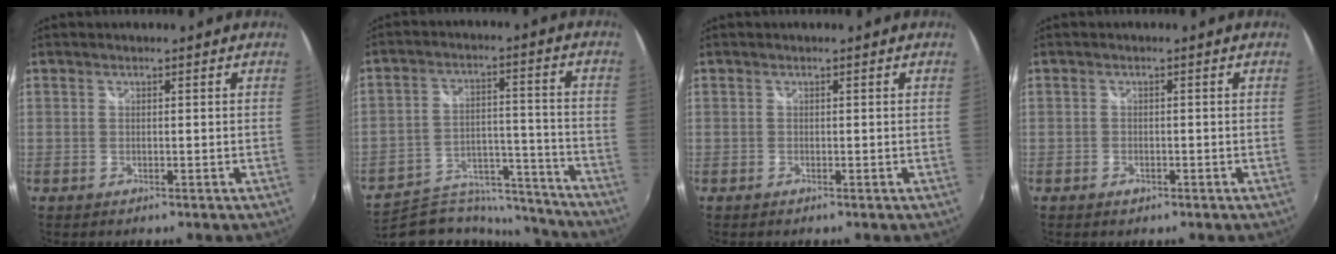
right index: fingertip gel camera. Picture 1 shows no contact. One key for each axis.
{"total": 17.8, "fx": -16.3, "fy": 5.5, "fz": 4.5, "tx": -0.079, "ty": 0.029, "tz": -0.233}
{"total": 0.0}
{"total": 1.5, "fx": -0.9, "fy": 1.1, "fz": 0.5, "tx": -0.010, "ty": -0.003, "tz": -0.015}